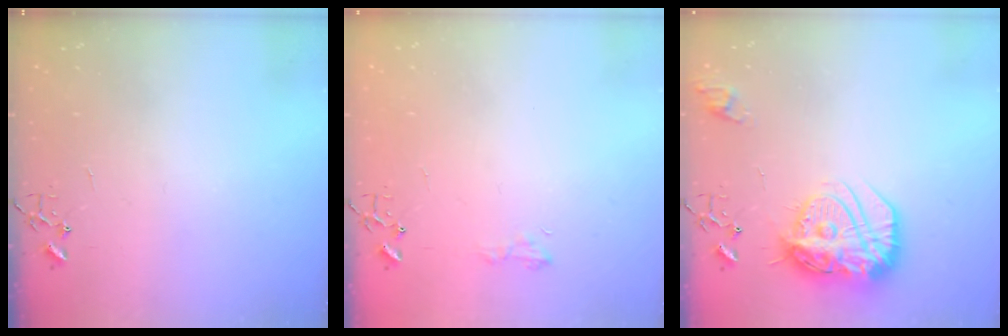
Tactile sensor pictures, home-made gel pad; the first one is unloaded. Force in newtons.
{"total": 5.6, "press": 5.6, "slide": 0.6}
{"total": 18.9, "press": 18.8, "slide": 1.8}